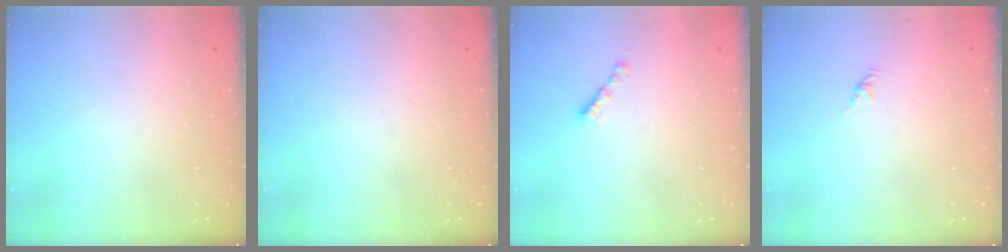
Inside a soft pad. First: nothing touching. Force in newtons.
{"total": 0.0}
{"total": 2.3, "press": 2.3, "slide": 0.2}
{"total": 2.1, "press": 2.0, "slide": 0.7}